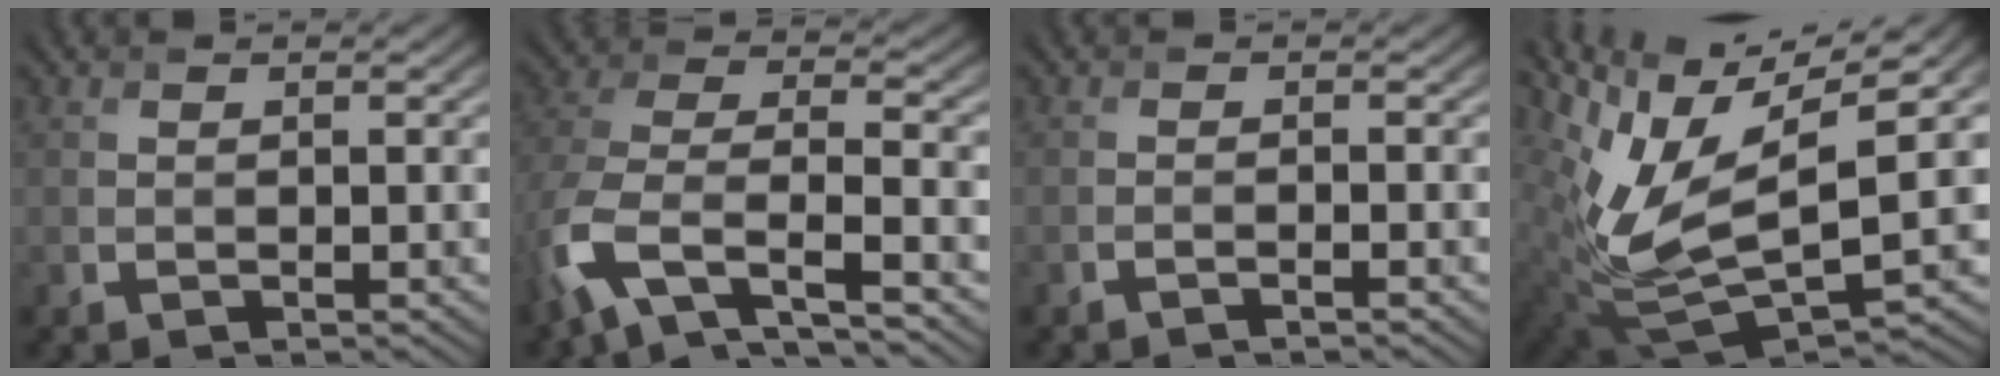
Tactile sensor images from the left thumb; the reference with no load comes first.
{"total": 10.8, "force": [-5.6, 5.0, 7.9], "torque": [-0.184, -0.022, -0.109]}
{"total": 0.9, "force": [-0.9, 0.1, 0.2], "torque": [0.002, 0.002, -0.023]}
{"total": 12.6, "force": [2.6, 4.7, 11.3], "torque": [-0.248, -0.009, 0.060]}